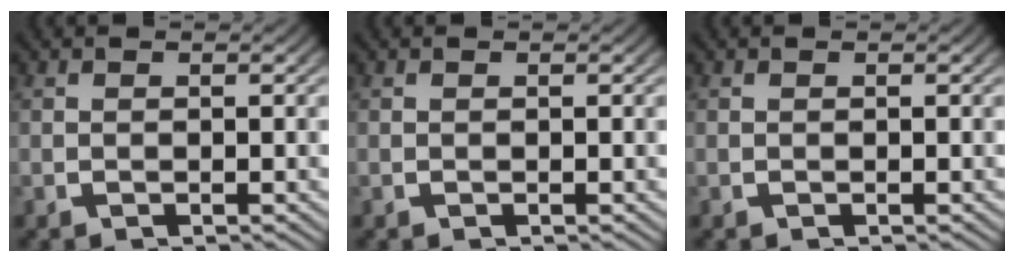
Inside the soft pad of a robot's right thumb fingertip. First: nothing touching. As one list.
[{"total": 0.0}, {"total": 0.0}]